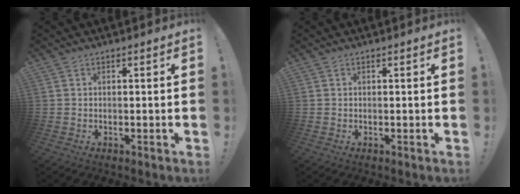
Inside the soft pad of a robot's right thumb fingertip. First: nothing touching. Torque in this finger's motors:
{"motor_torque": [0.00, 0.00, -0.11, 0.11, 0.00]}